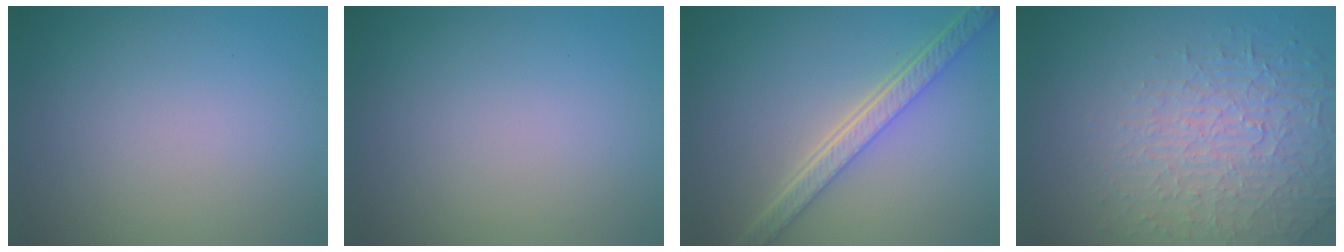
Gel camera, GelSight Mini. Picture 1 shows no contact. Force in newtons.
{"total": 0.0}
{"total": 5.7, "press": 4.4, "slide": 3.7}
{"total": 4.2, "press": 4.0, "slide": 1.2}